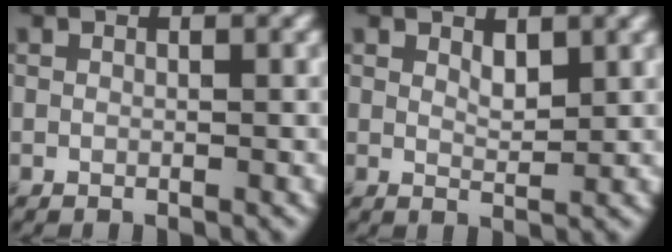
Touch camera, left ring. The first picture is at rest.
{"total": 1.6, "force": [1.0, 0.6, 1.0], "torque": [-0.019, -0.003, 0.020]}